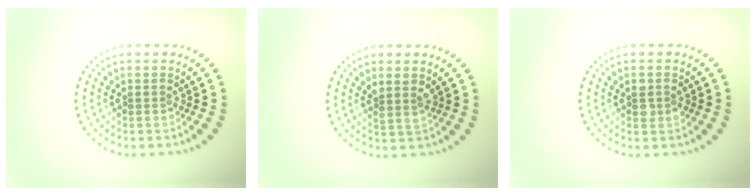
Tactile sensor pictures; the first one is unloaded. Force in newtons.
{"total": 1.7, "press": 1.4, "slide": 0.9}
{"total": 1.4, "press": 1.4, "slide": 0.2}